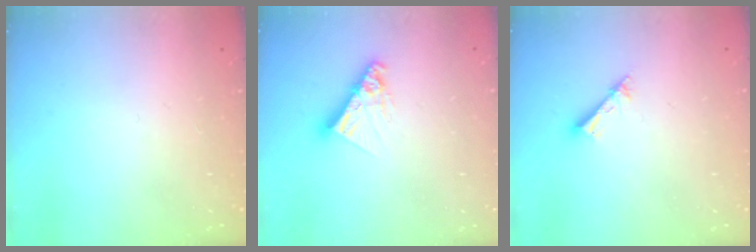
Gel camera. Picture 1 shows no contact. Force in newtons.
{"total": 9.0, "press": 9.0, "slide": 0.9}
{"total": 2.5, "press": 2.5, "slide": 0.1}